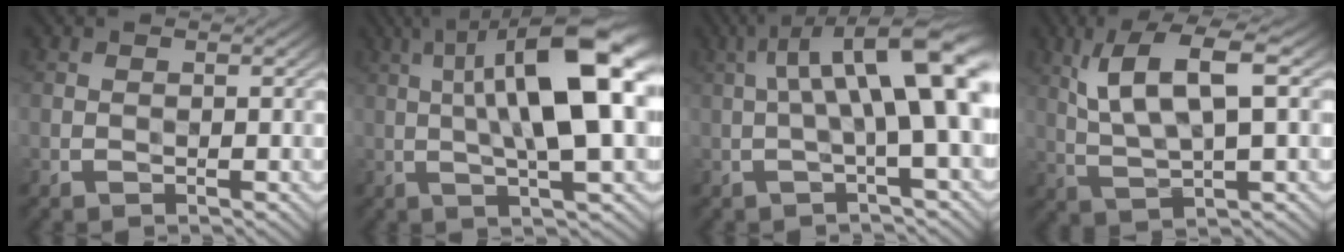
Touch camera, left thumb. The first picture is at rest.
{"total": 15.7, "force": [2.9, 4.5, 14.8], "torque": [-0.237, 0.036, 0.047]}
{"total": 14.4, "force": [1.9, 4.0, 13.7], "torque": [-0.206, 0.034, 0.029]}
{"total": 9.2, "force": [3.4, 2.6, 8.1], "torque": [-0.159, 0.011, 0.066]}